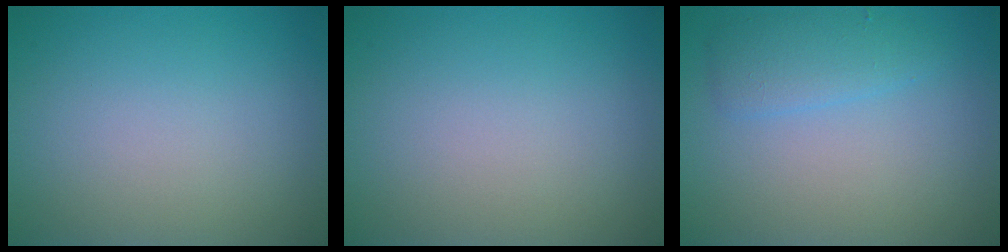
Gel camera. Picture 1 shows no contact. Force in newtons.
{"total": 0.0}
{"total": 2.3, "press": 2.3, "slide": 0.0}